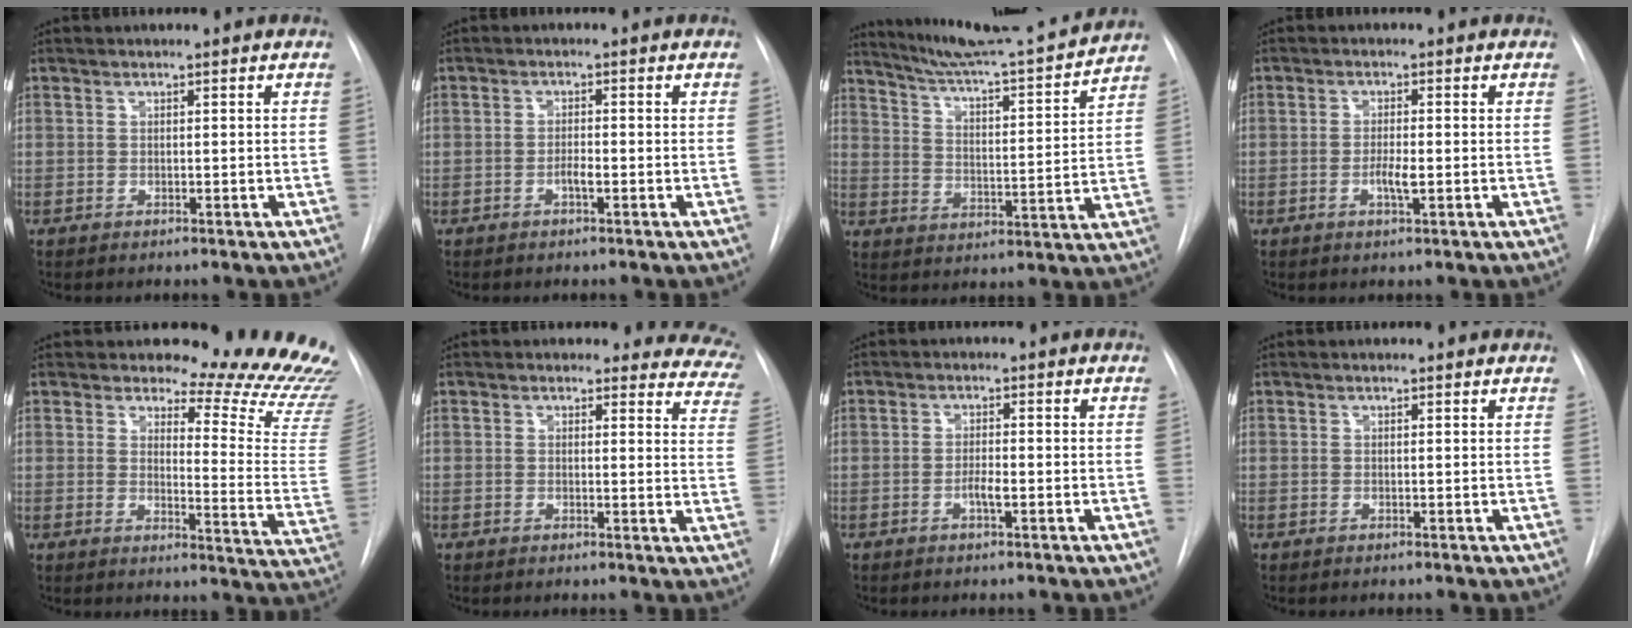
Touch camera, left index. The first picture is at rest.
{"total": 1.5, "force": [-0.7, 0.3, 1.3], "torque": [-0.023, 0.002, -0.015]}
{"total": 18.3, "force": [17.2, -0.3, 6.3], "torque": [-0.106, -0.035, 0.247]}
{"total": 2.5, "force": [-0.7, 0.4, 2.4], "torque": [-0.044, -0.001, -0.012]}
{"total": 17.1, "force": [16.7, 1.6, 3.1], "torque": [-0.016, -0.153, 0.164]}
{"total": 12.7, "force": [11.8, 4.4, 1.6], "torque": [0.033, -0.066, 0.080]}
{"total": 2.0, "force": [-0.8, 0.3, 1.9], "torque": [-0.034, 0.001, -0.015]}
{"total": 1.4, "force": [1.3, 0.5, 0.2], "torque": [-0.012, 0.009, 0.010]}